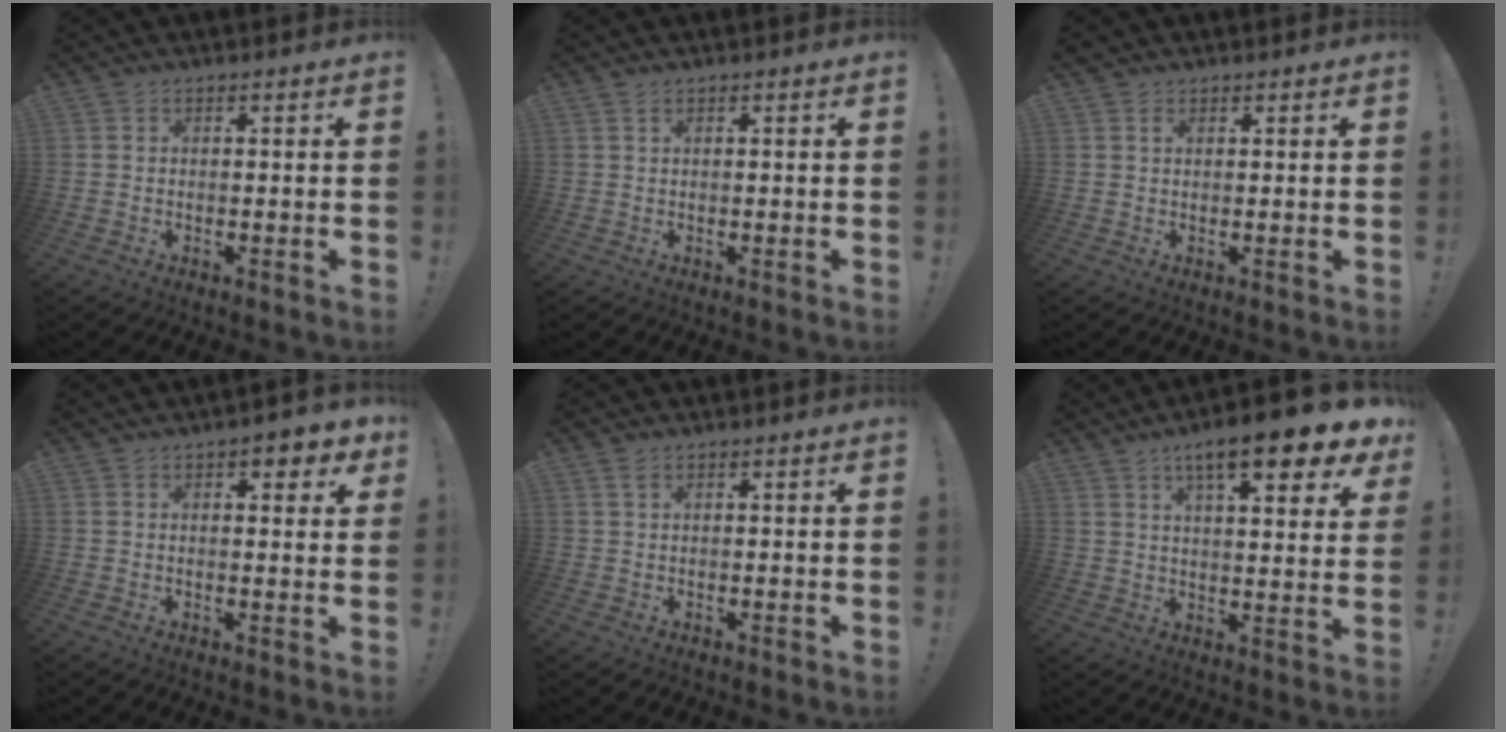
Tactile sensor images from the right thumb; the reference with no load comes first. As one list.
[{"total": 1.0, "force": [0.6, 0.4, 0.6], "torque": [-0.014, 0.002, 0.012]}, {"total": 1.2, "force": [0.9, 0.7, 0.4], "torque": [0.000, -0.003, 0.017]}, {"total": 4.7, "force": [2.3, 2.0, 3.5], "torque": [-0.032, -0.012, 0.034]}, {"total": 1.4, "force": [0.9, 0.5, 1.0], "torque": [-0.013, -0.001, 0.015]}, {"total": 14.1, "force": [8.1, 3.0, 11.2], "torque": [-0.172, -0.045, 0.122]}]